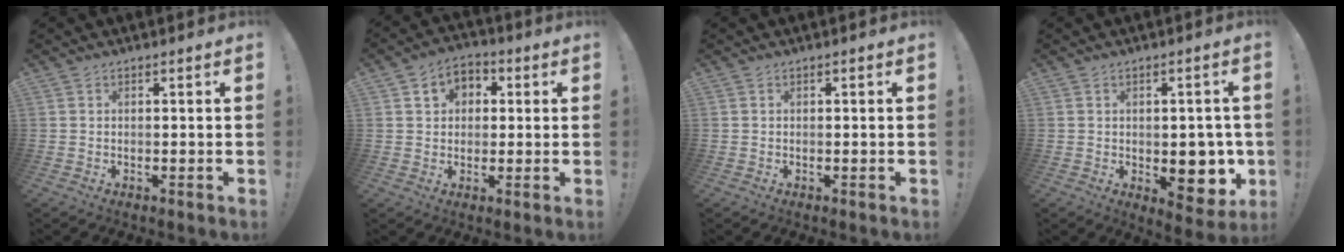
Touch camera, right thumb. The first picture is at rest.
{"total": 5.7, "force": [0.1, 5.4, 1.8], "torque": [-0.018, 0.006, 0.003]}
{"total": 0.0}
{"total": 11.2, "force": [-1.8, 7.2, 8.4], "torque": [-0.082, 0.000, -0.017]}